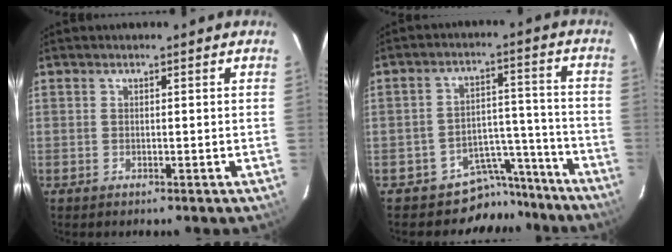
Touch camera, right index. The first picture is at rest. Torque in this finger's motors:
{"motor_torque": [0.40, -0.41, -0.04, -0.06]}